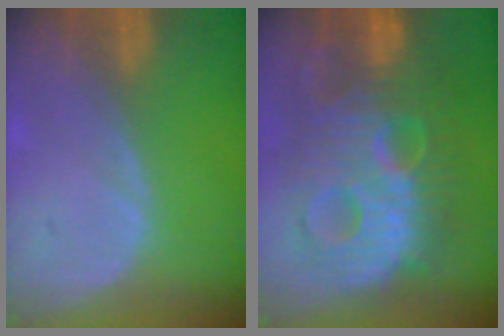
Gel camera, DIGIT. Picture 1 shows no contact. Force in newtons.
{"total": 13.7, "press": 13.7, "slide": 1.1}